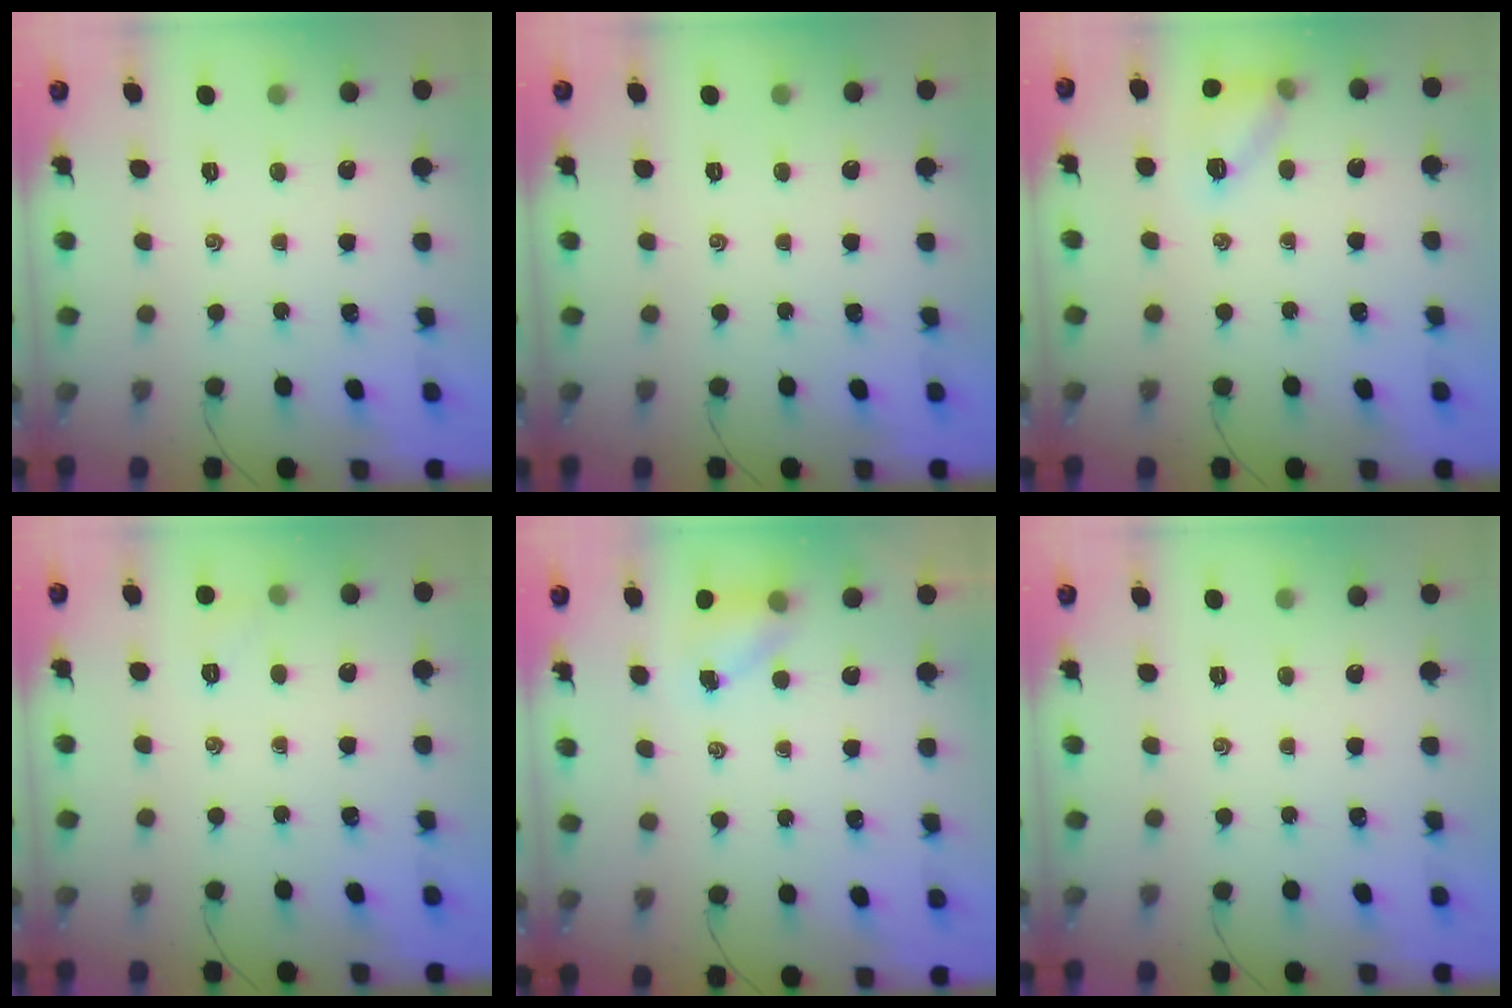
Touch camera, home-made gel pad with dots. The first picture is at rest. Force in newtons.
{"total": 0.0}
{"total": 11.2, "press": 11.0, "slide": 2.2}
{"total": 4.3, "press": 4.1, "slide": 1.2}
{"total": 4.0, "press": 3.9, "slide": 0.6}
{"total": 0.0}